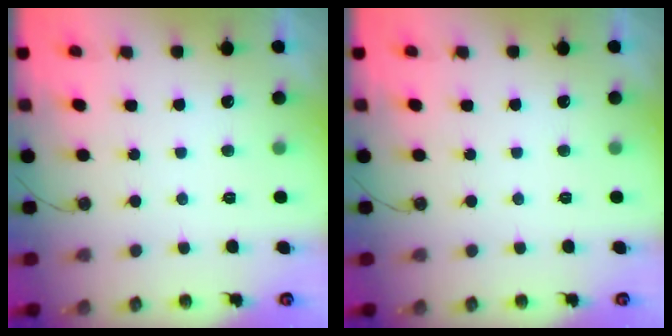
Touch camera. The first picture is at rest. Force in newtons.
{"total": 0.0}